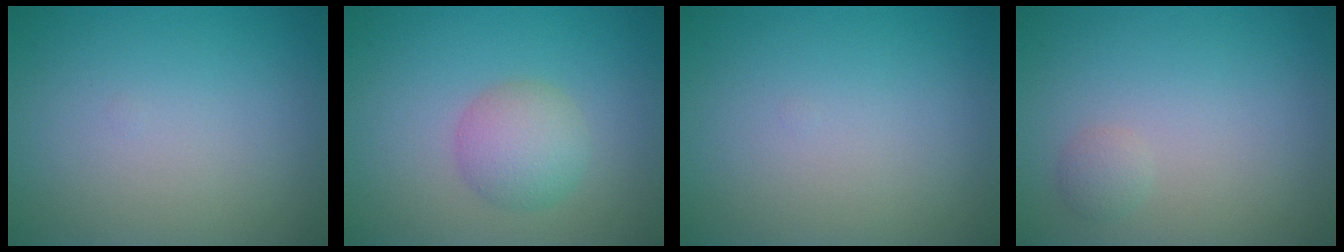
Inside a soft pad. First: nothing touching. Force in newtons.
{"total": 3.3, "press": 3.3, "slide": 0.0}
{"total": 0.0}
{"total": 1.0, "press": 1.0, "slide": 0.1}